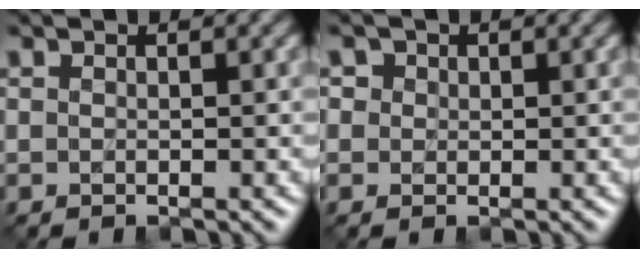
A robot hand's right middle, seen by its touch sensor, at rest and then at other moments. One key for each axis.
{"total": 1.8, "fx": 0.9, "fy": 1.5, "fz": 0.6, "tx": -0.012, "ty": 0.005, "tz": 0.009}